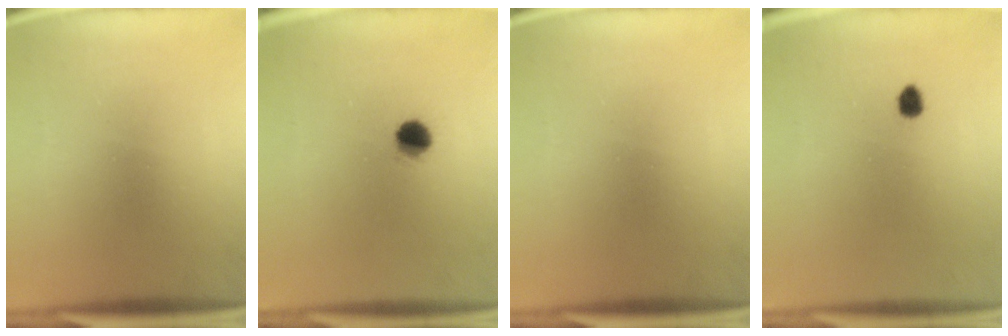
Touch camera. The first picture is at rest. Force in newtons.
{"total": 4.8}
{"total": 0.0}
{"total": 1.8}